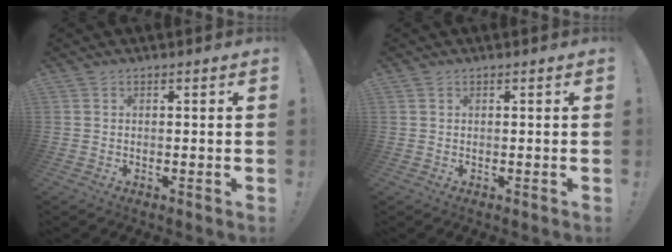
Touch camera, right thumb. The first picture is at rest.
{"total": 0.0}